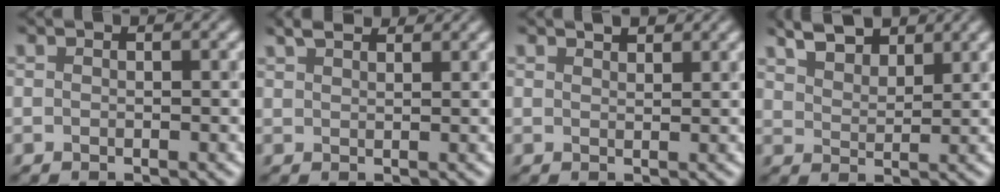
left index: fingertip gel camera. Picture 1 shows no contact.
{"total": 2.3, "force": [2.2, 0.3, 0.6], "torque": [-0.008, 0.011, 0.043]}
{"total": 1.4, "force": [1.3, 0.4, 0.4], "torque": [-0.007, 0.003, 0.023]}
{"total": 4.5, "force": [4.1, 1.2, 1.5], "torque": [-0.028, 0.007, 0.068]}